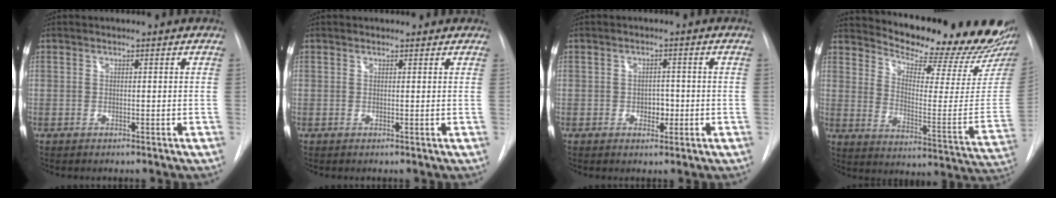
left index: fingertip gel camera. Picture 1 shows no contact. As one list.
[{"total": 1.1, "force": [0.8, 0.8, 0.1], "torque": [0.003, 0.002, 0.000]}, {"total": 2.6, "force": [-1.4, 1.6, 1.6], "torque": [-0.017, -0.002, -0.017]}, {"total": 21.2, "force": [19.5, 1.8, 8.2], "torque": [-0.126, -0.109, 0.253]}]